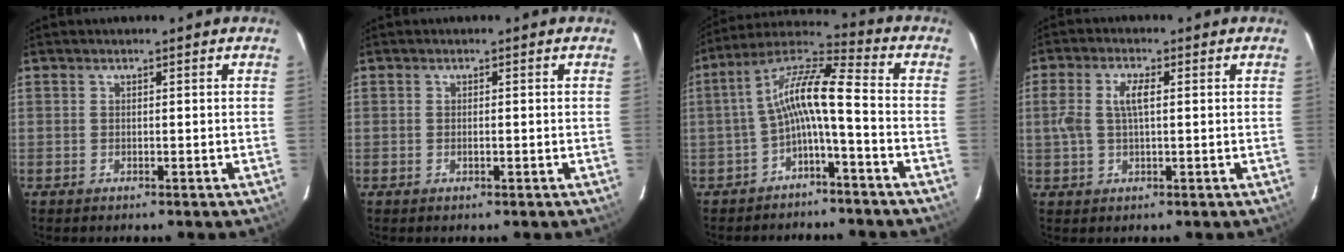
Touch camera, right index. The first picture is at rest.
{"total": 0.8, "force": [-0.2, 0.2, 0.7], "torque": [-0.013, 0.001, -0.003]}
{"total": 9.8, "force": [-2.7, 1.2, 9.4], "torque": [-0.202, 0.024, -0.054]}
{"total": 5.2, "force": [0.7, 2.1, 4.8], "torque": [-0.097, 0.008, 0.016]}